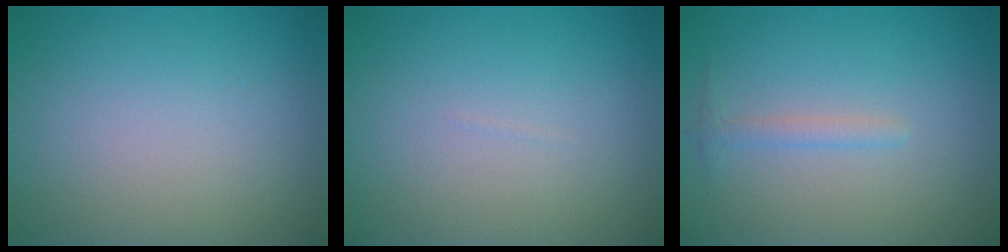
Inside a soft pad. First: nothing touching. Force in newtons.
{"total": 0.0}
{"total": 1.1, "press": 1.1, "slide": 0.0}